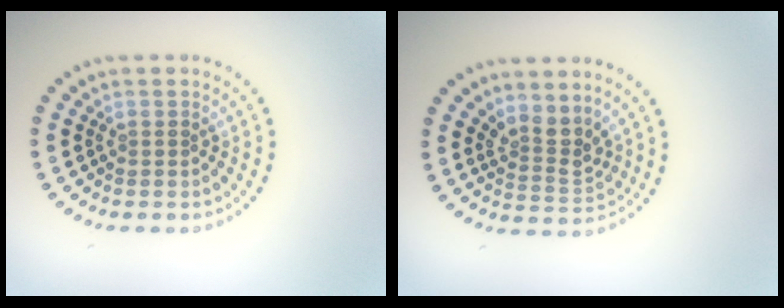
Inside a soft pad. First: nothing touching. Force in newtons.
{"total": 2.8, "press": 2.0, "slide": 1.9}